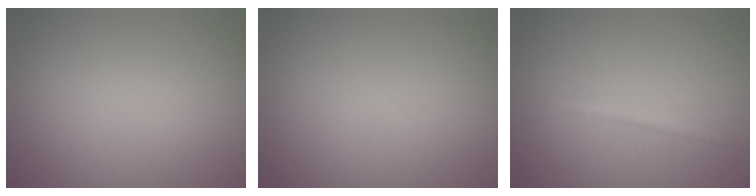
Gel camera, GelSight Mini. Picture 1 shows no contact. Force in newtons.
{"total": 0.0}
{"total": 1.6, "press": 1.6, "slide": 0.0}